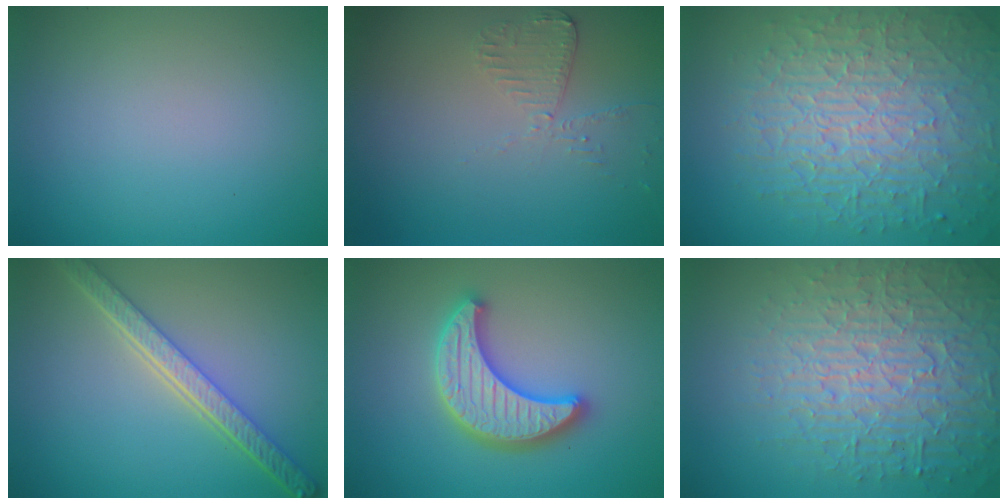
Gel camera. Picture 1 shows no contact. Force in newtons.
{"total": 2.0, "press": 2.0, "slide": 0.3}
{"total": 10.1, "press": 6.7, "slide": 7.5}
{"total": 5.2, "press": 4.0, "slide": 3.3}
{"total": 5.3, "press": 5.2, "slide": 0.9}
{"total": 6.8, "press": 6.6, "slide": 1.7}